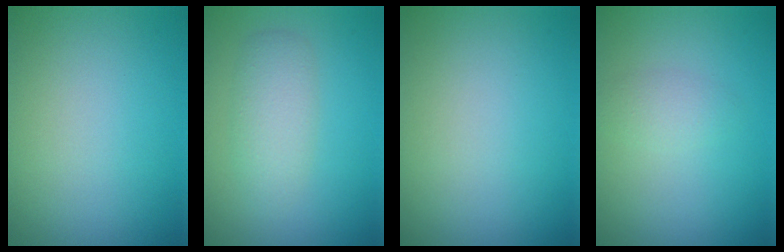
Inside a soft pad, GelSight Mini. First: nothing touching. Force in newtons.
{"total": 3.0, "press": 3.0, "slide": 0.1}
{"total": 0.0}
{"total": 1.6, "press": 1.6, "slide": 0.0}